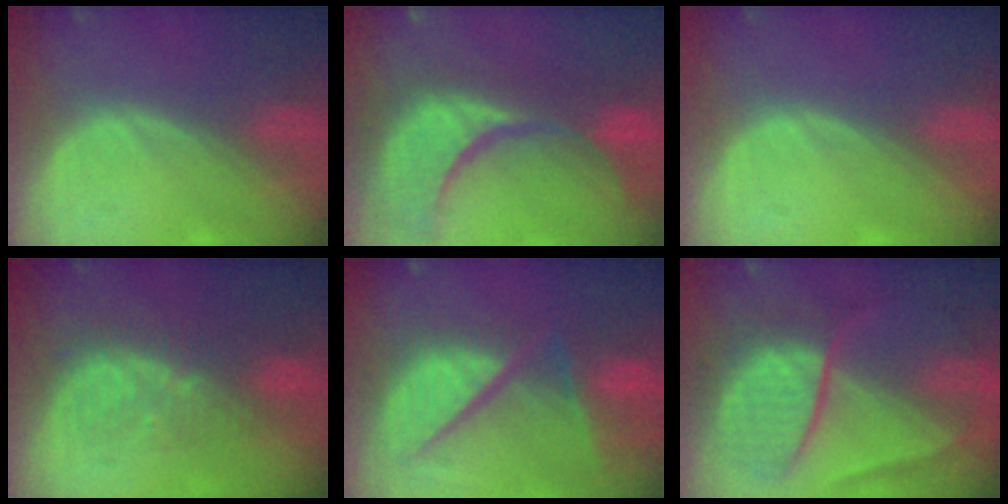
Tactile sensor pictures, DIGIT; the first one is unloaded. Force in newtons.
{"total": 15.3, "press": 12.2, "slide": 9.3}
{"total": 0.0}
{"total": 8.1, "press": 7.4, "slide": 3.3}
{"total": 12.1, "press": 10.0, "slide": 6.8}
{"total": 10.2, "press": 10.1, "slide": 1.1}